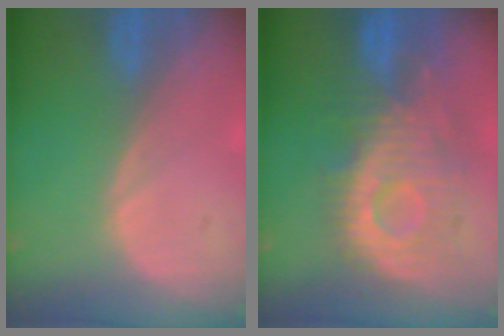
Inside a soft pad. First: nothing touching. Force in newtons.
{"total": 10.4, "press": 9.8, "slide": 3.3}